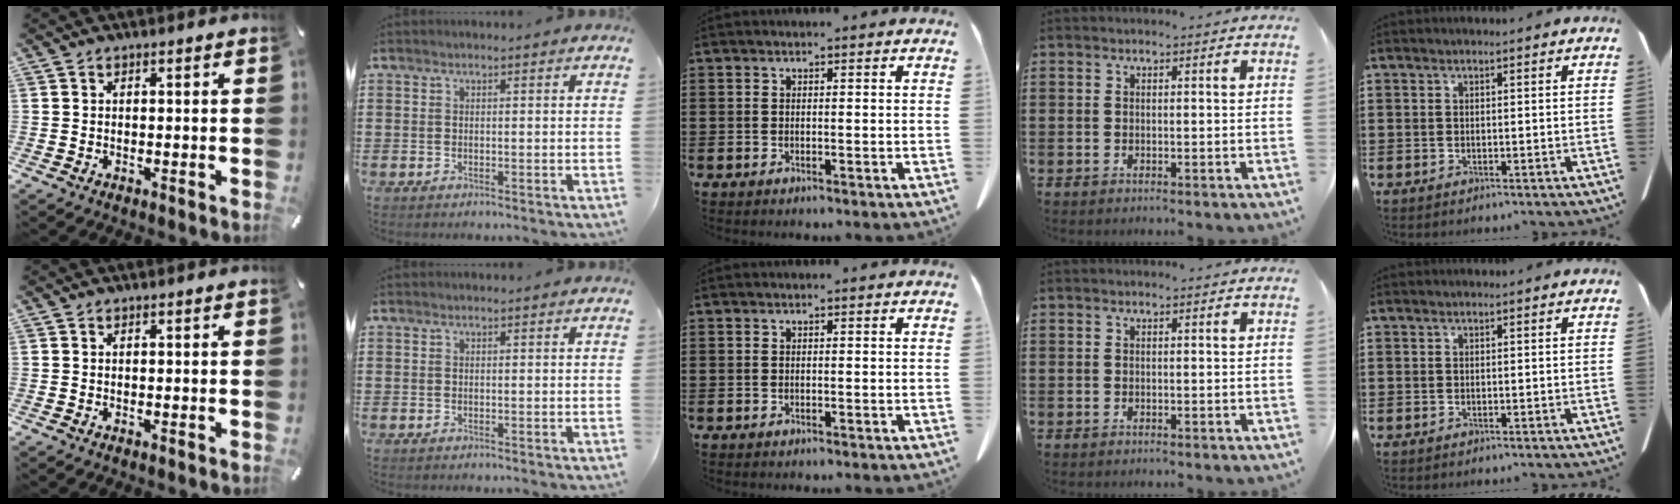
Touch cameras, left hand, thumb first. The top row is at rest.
{}